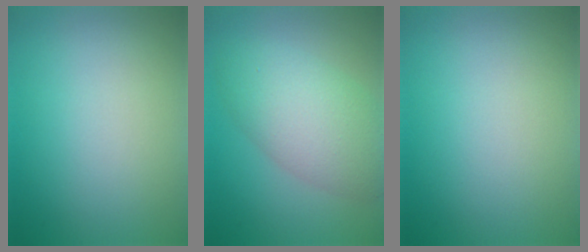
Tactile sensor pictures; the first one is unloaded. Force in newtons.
{"total": 6.5, "press": 6.5, "slide": 0.3}
{"total": 0.0}